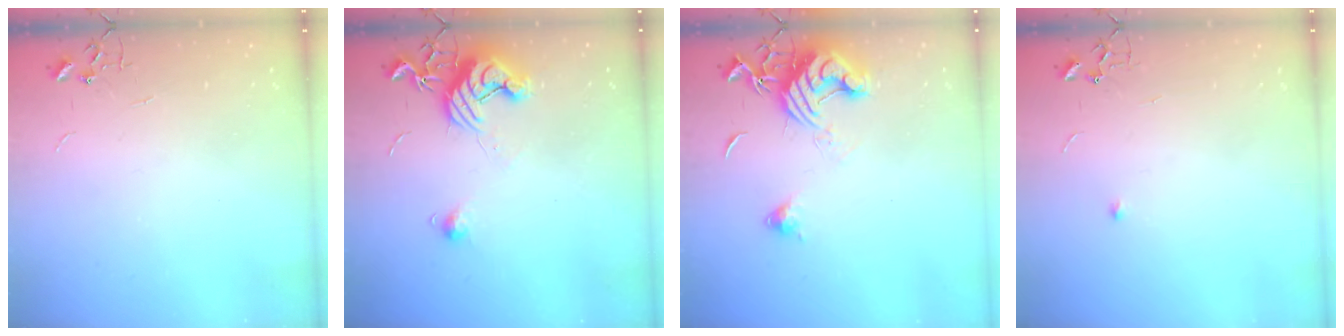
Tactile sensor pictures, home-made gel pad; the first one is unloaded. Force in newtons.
{"total": 11.3, "press": 11.3, "slide": 0.7}
{"total": 13.2, "press": 13.1, "slide": 1.6}
{"total": 4.6, "press": 4.5, "slide": 0.7}